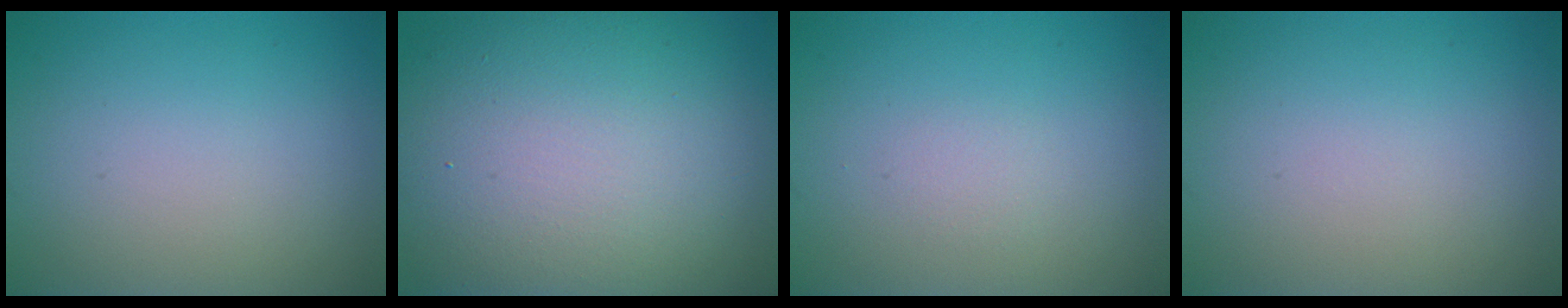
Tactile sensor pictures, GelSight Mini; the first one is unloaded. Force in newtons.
{"total": 15.1, "press": 15.1, "slide": 1.0}
{"total": 0.5, "press": 0.5, "slide": 0.1}
{"total": 0.0}